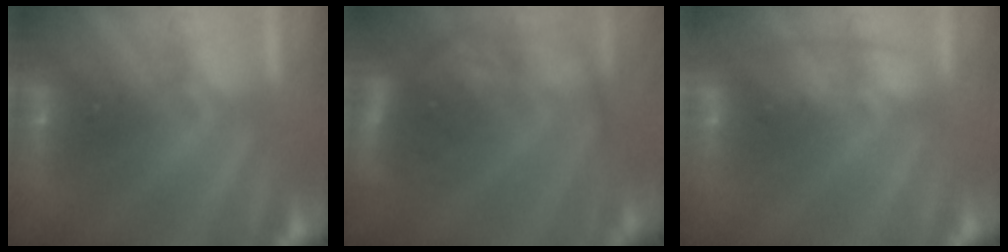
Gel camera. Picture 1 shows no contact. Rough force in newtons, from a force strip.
{"total": 7.4}
{"total": 1.6}